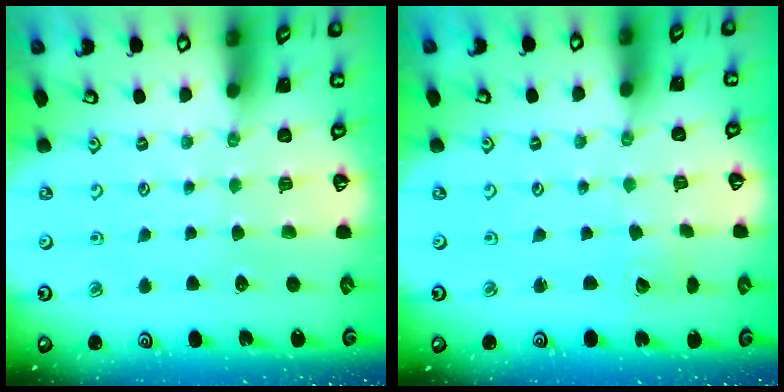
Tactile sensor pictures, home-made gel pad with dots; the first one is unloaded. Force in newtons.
{"total": 1.7, "press": 1.7, "slide": 0.1}